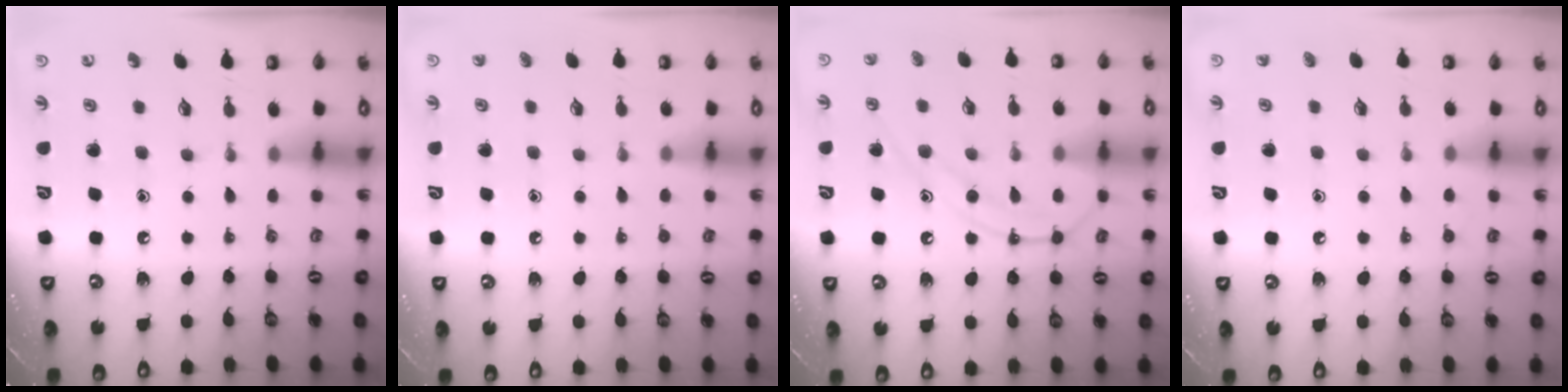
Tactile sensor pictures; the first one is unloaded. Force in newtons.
{"total": 1.7, "press": 1.7, "slide": 0.2}
{"total": 13.0, "press": 12.9, "slide": 1.2}
{"total": 5.0, "press": 5.0, "slide": 0.6}